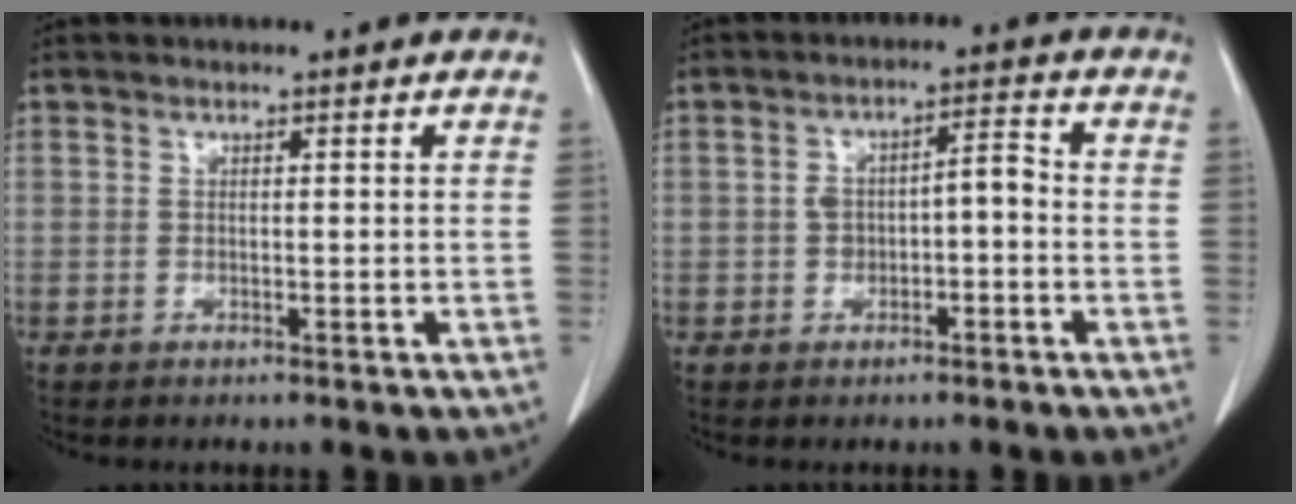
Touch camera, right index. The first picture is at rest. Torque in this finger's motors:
{"motor_torque": [0.17, -0.14, 0.07, 0.03]}